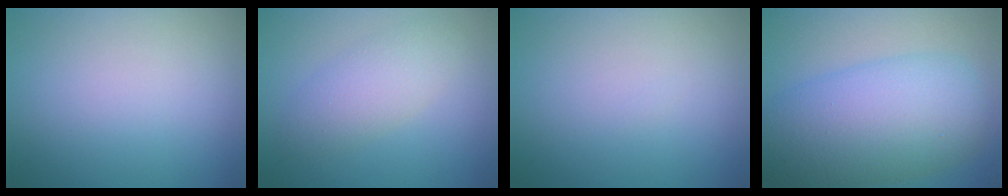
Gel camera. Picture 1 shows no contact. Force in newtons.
{"total": 3.2, "press": 3.2, "slide": 0.1}
{"total": 0.0}
{"total": 9.9, "press": 9.9, "slide": 0.3}